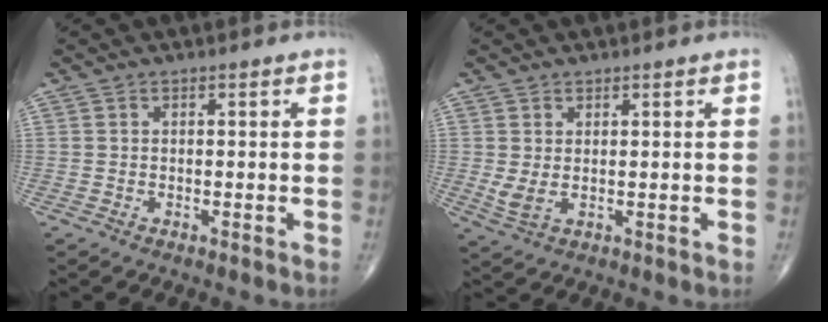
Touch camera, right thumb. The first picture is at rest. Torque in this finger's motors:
{"motor_torque": [2.69, 2.32, 0.11, -0.19, 0.01]}